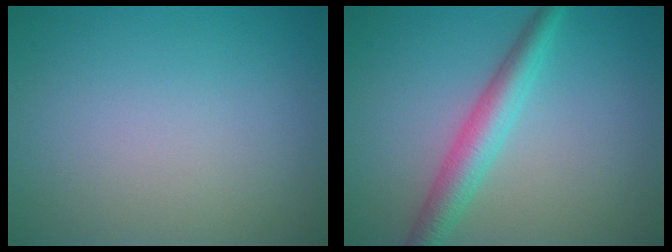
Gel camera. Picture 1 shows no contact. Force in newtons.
{"total": 3.8, "press": 3.8, "slide": 0.1}